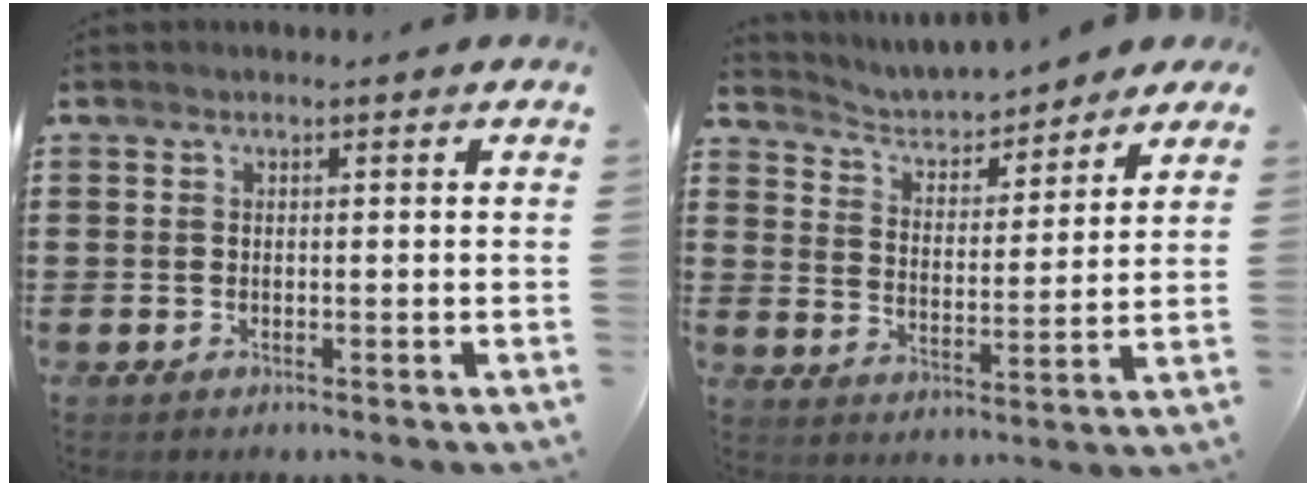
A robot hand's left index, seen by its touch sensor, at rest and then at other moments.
{"total": 3.9, "force": [3.8, 0.9, 0.5], "torque": [-0.035, -0.026, 0.058]}